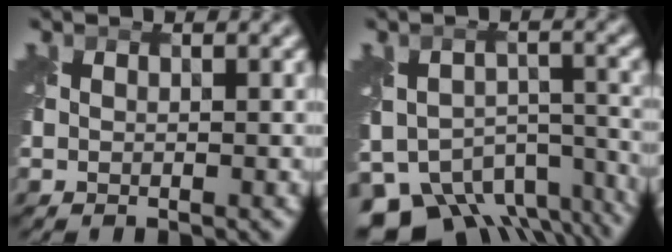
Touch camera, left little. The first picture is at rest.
{"total": 12.2, "force": [-9.1, 6.5, 4.9], "torque": [-0.085, -0.030, -0.118]}